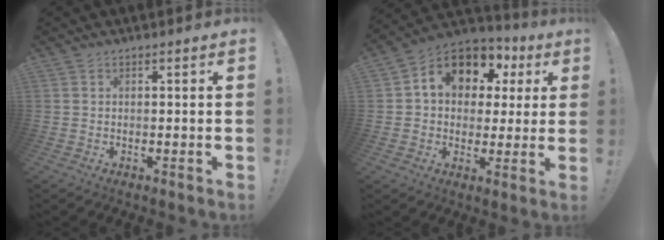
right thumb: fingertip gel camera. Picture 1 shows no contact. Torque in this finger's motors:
{"motor_torque": [1.34, 2.93, 0.34, 0.00, 0.08]}